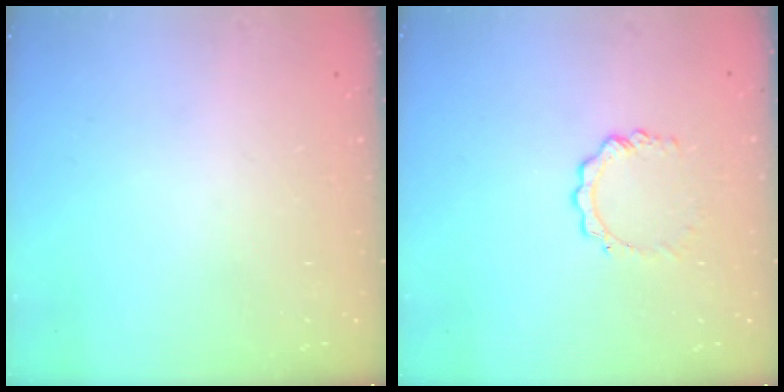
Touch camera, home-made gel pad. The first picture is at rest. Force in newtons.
{"total": 4.9, "press": 4.8, "slide": 0.5}